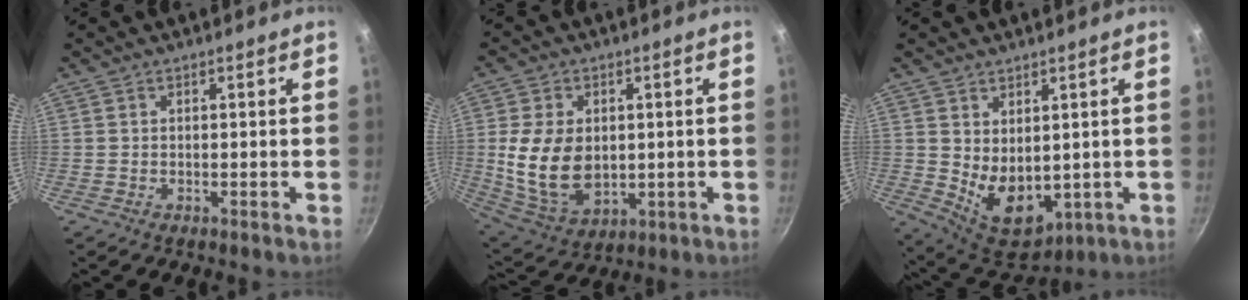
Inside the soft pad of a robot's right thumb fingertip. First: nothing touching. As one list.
[{"total": 14.5, "force": [0.3, 10.1, 10.4], "torque": [-0.184, -0.019, 0.024]}, {"total": 10.5, "force": [0.8, 7.0, 7.8], "torque": [-0.098, -0.031, 0.043]}]